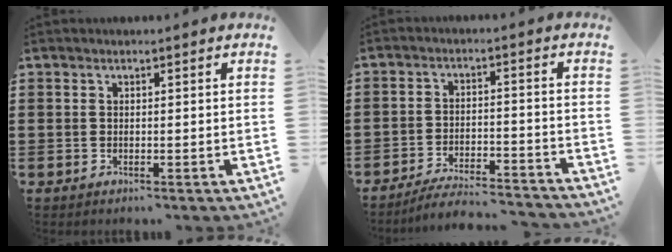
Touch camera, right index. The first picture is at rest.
{"total": 5.4, "force": [-5.2, 0.0, 1.5], "torque": [-0.032, -0.004, -0.103]}